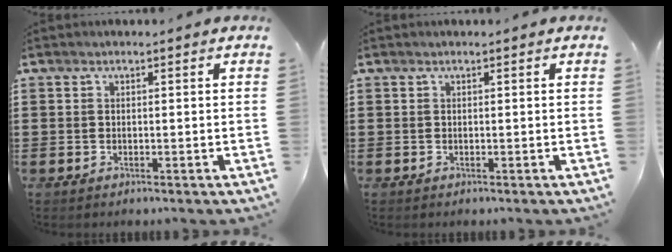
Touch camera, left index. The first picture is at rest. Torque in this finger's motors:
{"motor_torque": [0.02, 0.02, 0.00, 0.00]}